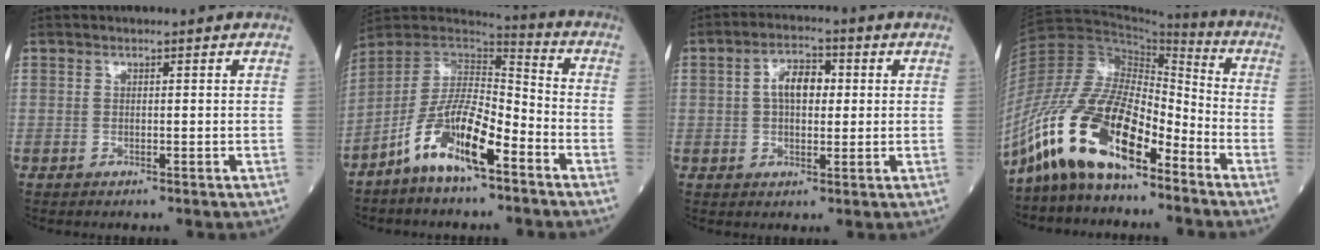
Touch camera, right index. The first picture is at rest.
{"total": 12.5, "force": [-7.1, 2.9, 9.8], "torque": [-0.188, 0.003, -0.136]}
{"total": 5.8, "force": [0.8, 3.0, 4.8], "torque": [-0.090, 0.015, 0.011]}
{"total": 16.6, "force": [-11.3, 5.0, 11.0], "torque": [-0.225, 0.016, -0.212]}